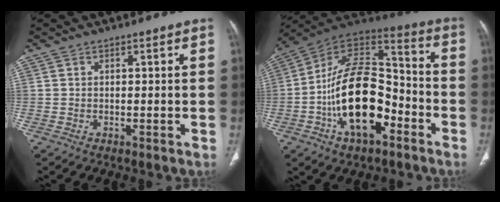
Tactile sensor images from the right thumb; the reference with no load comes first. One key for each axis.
{"total": 21.6, "fx": -7.2, "fy": 11.6, "fz": 16.7, "tx": -0.263, "ty": 0.060, "tz": -0.122}